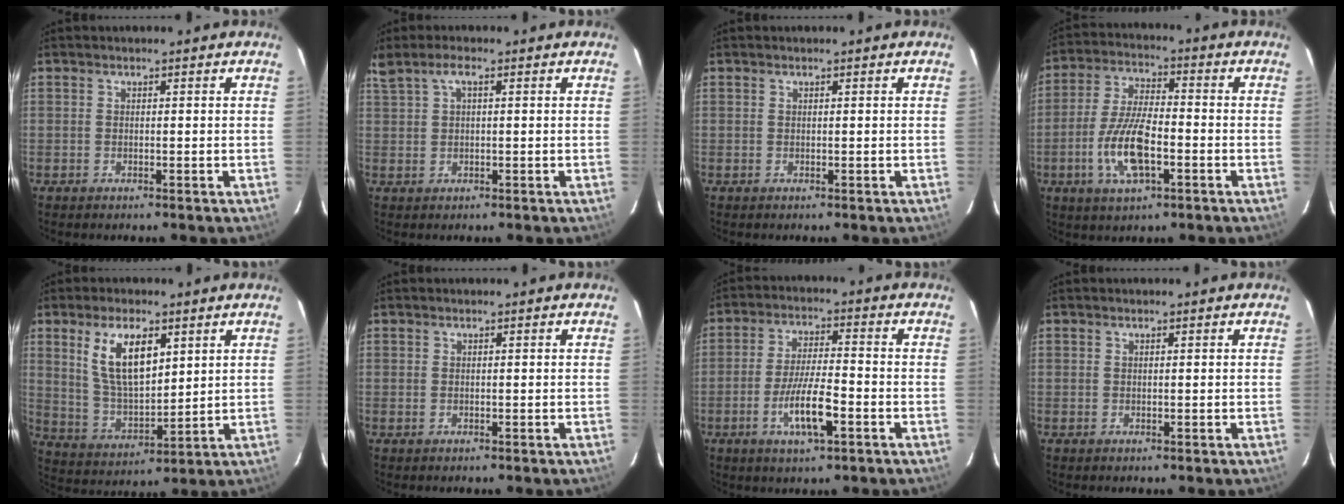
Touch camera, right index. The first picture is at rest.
{"total": 3.8, "force": [1.9, 1.2, 3.1], "torque": [-0.057, 0.006, 0.035]}
{"total": 0.0}
{"total": 11.4, "force": [-3.9, 3.9, 10.0], "torque": [-0.204, -0.001, -0.072]}
{"total": 11.4, "force": [4.9, 5.0, 9.0], "torque": [-0.175, 0.003, 0.105]}
{"total": 0.0}
{"total": 9.1, "force": [-4.0, 1.9, 8.0], "torque": [-0.159, -0.006, -0.069]}
{"total": 0.0}